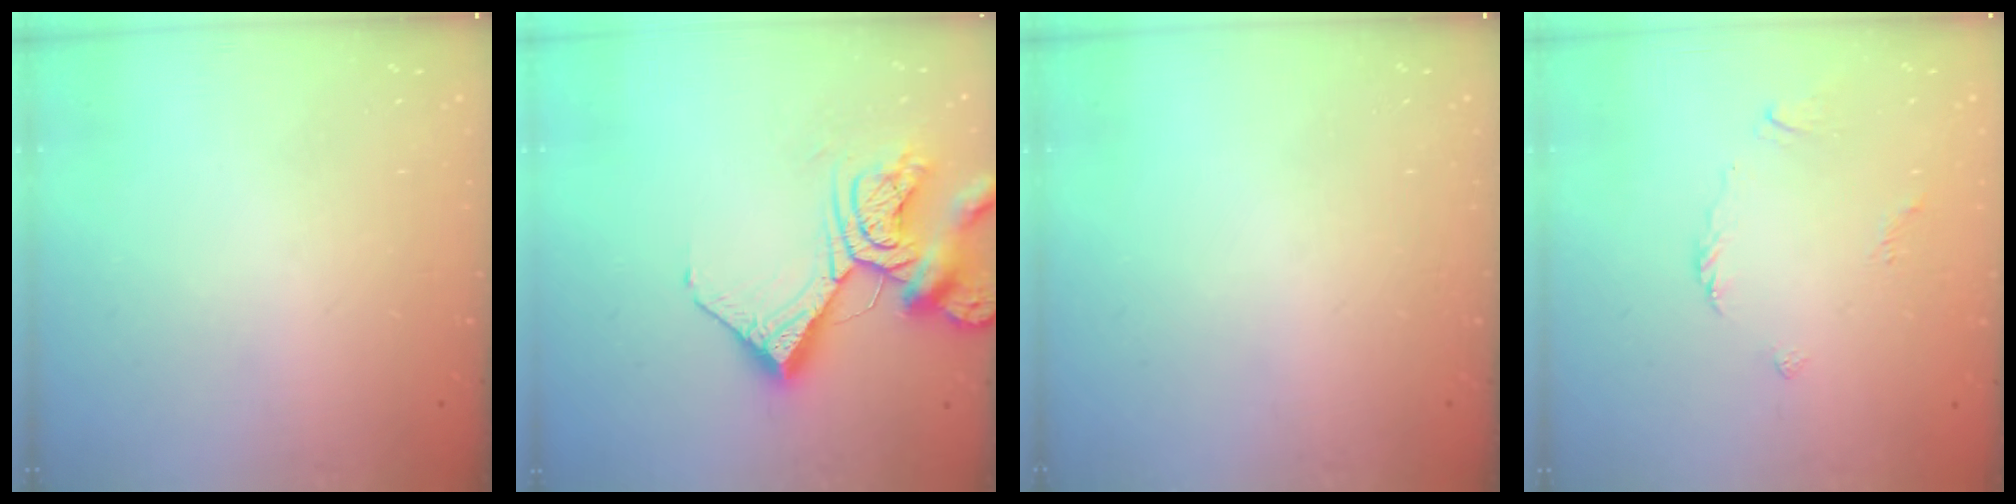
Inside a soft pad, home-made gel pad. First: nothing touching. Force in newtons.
{"total": 14.0, "press": 13.9, "slide": 1.6}
{"total": 0.0}
{"total": 3.4, "press": 3.3, "slide": 0.7}